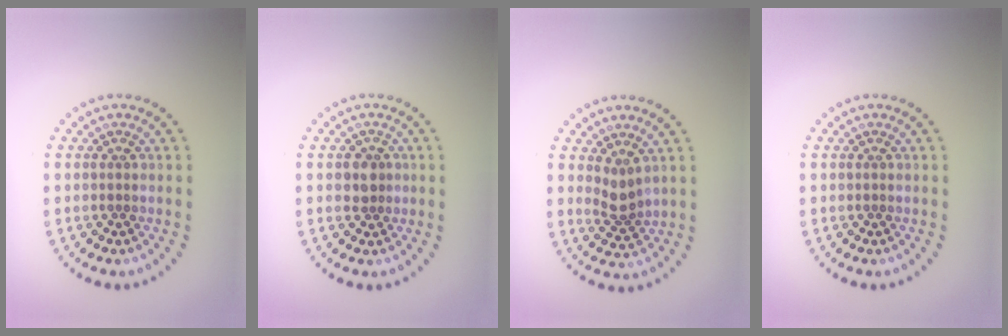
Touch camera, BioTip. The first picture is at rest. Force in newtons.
{"total": 1.9, "press": 1.7, "slide": 0.8}
{"total": 2.0, "press": 1.6, "slide": 1.3}
{"total": 0.0}